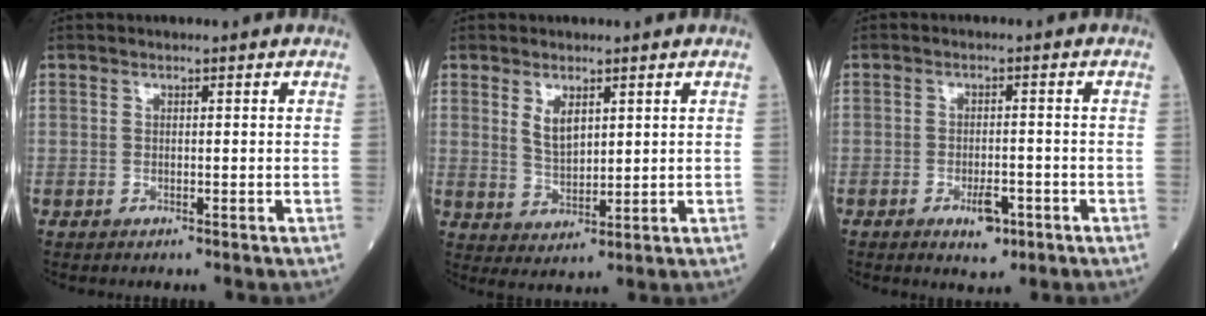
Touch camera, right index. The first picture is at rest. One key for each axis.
{"total": 4.3, "fx": 2.0, "fy": 1.8, "fz": 3.3, "tx": -0.063, "ty": -0.008, "tz": 0.044}
{"total": 3.7, "fx": -1.9, "fy": 1.6, "fz": 2.8, "tx": -0.043, "ty": 0.002, "tz": -0.020}